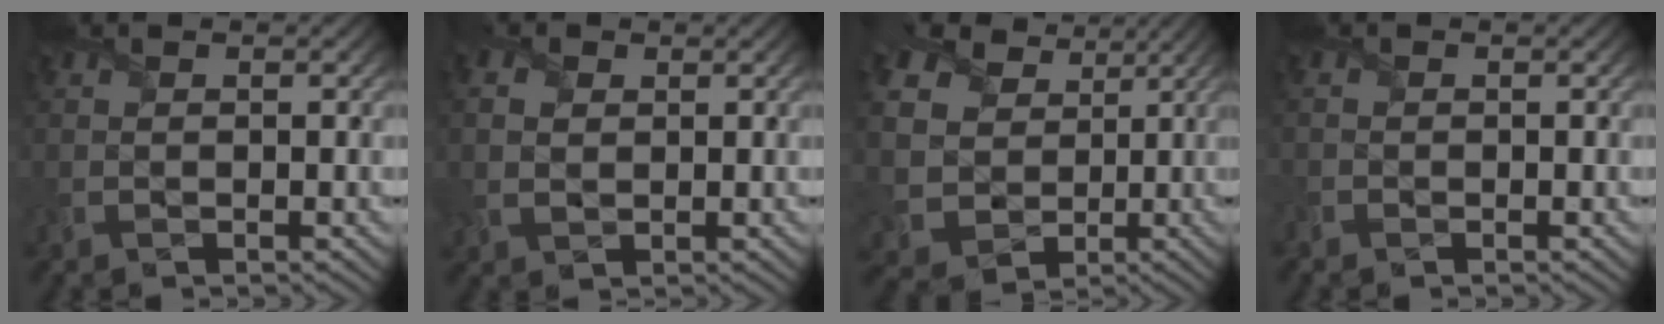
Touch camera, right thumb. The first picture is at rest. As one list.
[{"total": 2.3, "force": [0.6, 1.8, 1.3], "torque": [-0.045, 0.002, 0.011]}, {"total": 10.3, "force": [3.2, 8.6, 4.8], "torque": [-0.135, -0.001, 0.049]}, {"total": 1.1, "force": [-0.8, 0.7, -0.1], "torque": [-0.006, -0.002, -0.018]}]